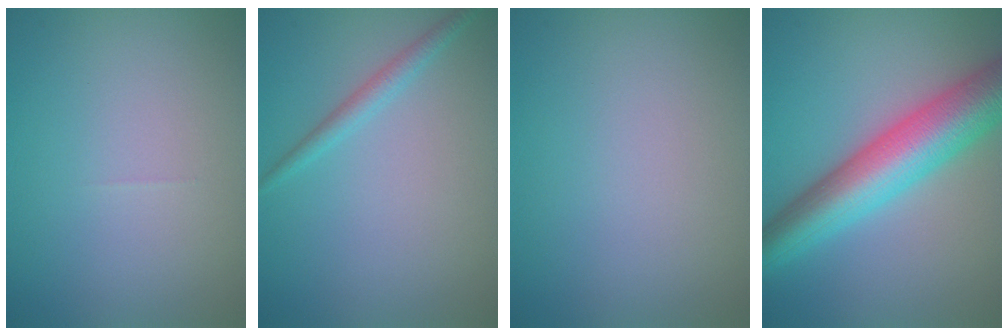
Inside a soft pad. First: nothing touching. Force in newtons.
{"total": 1.5, "press": 1.5, "slide": 0.1}
{"total": 0.0}
{"total": 9.0, "press": 9.0, "slide": 0.2}